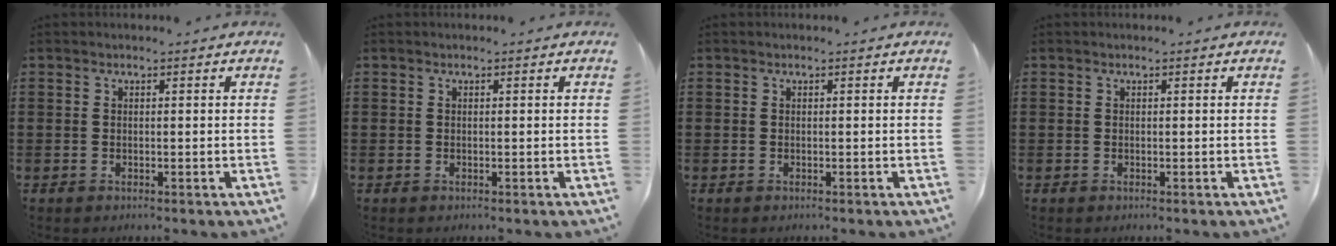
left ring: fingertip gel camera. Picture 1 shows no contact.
{"total": 0.0}
{"total": 0.0}
{"total": 0.0}